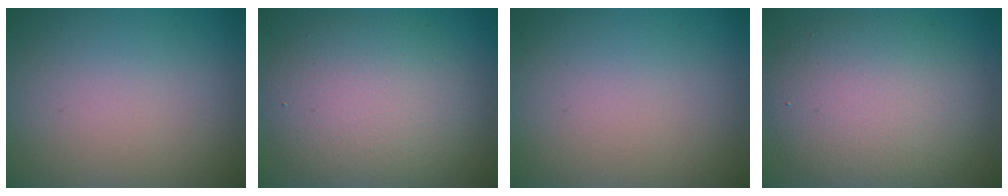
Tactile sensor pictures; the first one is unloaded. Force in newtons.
{"total": 6.9, "press": 6.9, "slide": 0.2}
{"total": 0.0}
{"total": 7.3, "press": 7.3, "slide": 0.4}